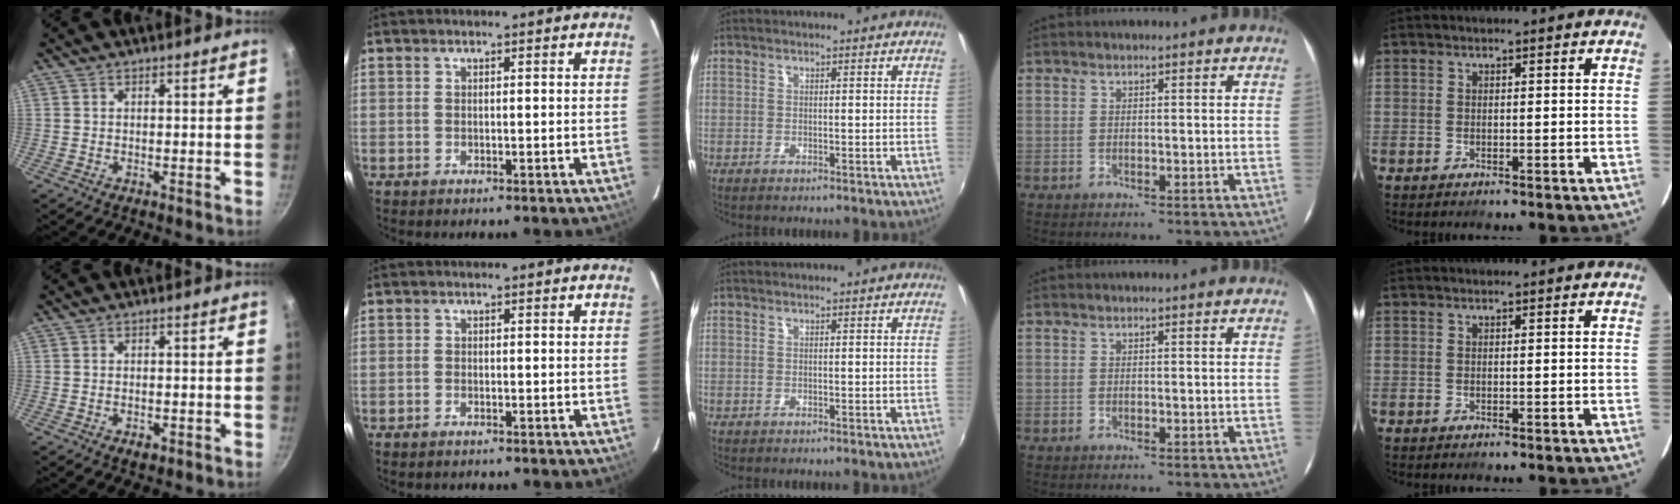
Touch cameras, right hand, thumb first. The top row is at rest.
{"thumb": {"total": 1.9, "force": [-0.8, 1.1, 1.3], "torque": [-0.024, -0.002, -0.011]}, "index": {"total": 0.8, "force": [-0.8, 0.3, 0.1], "torque": [-0.006, 0.003, -0.015]}}